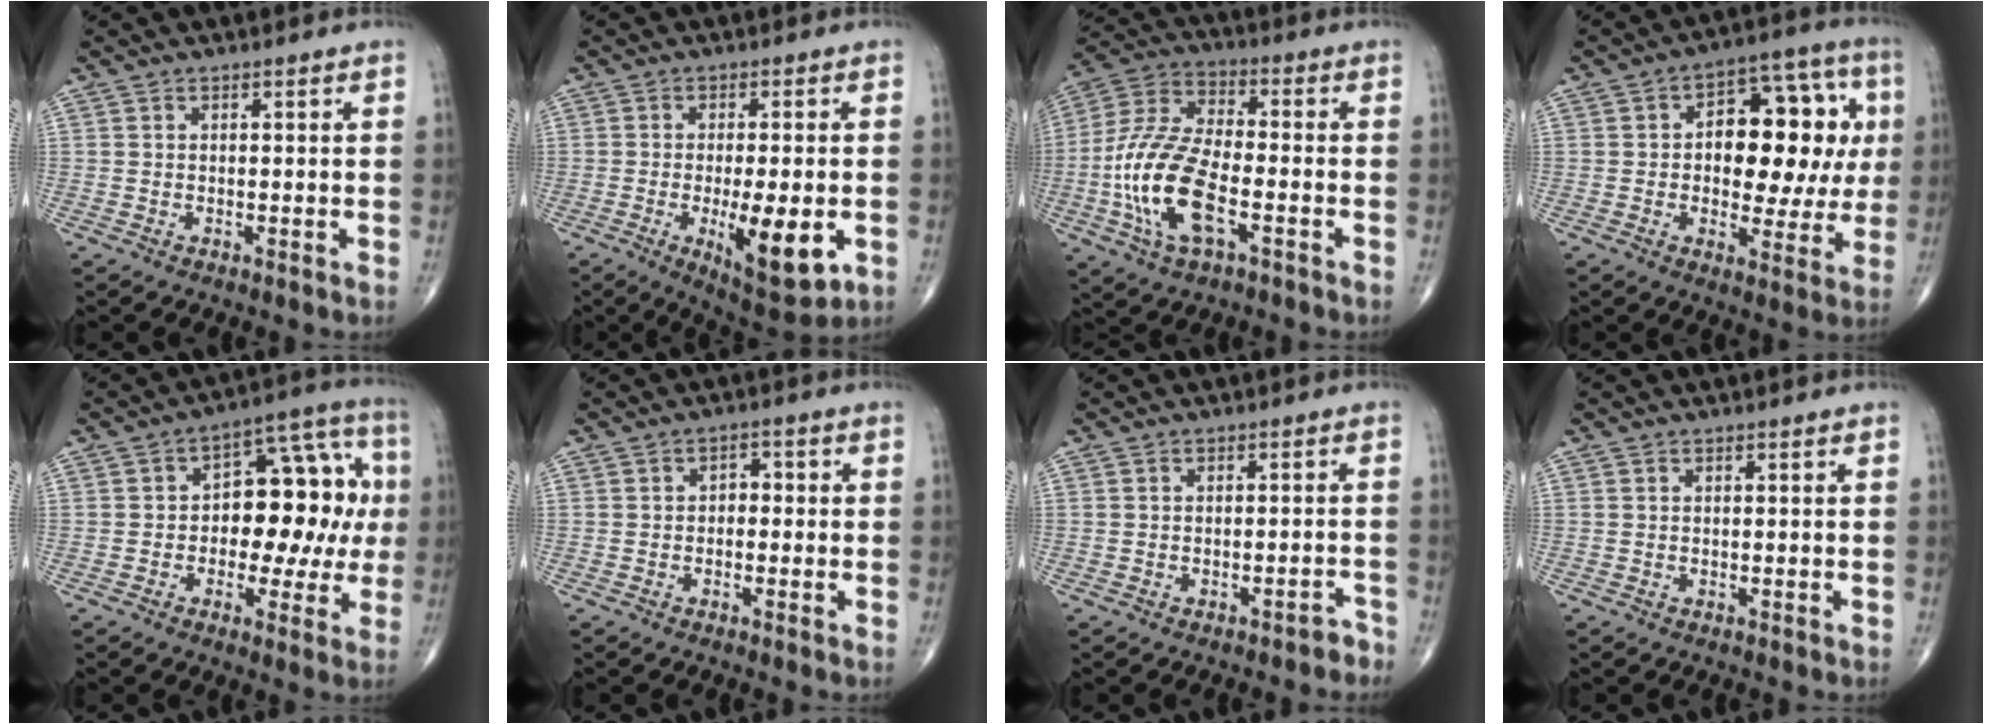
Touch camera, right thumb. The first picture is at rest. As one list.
[{"total": 12.3, "force": [-3.1, 3.9, 11.2], "torque": [-0.164, -0.016, -0.038]}, {"total": 16.4, "force": [-4.8, 7.2, 13.9], "torque": [-0.296, 0.024, -0.091]}, {"total": 18.3, "force": [1.8, 10.2, 15.1], "torque": [-0.154, 0.031, 0.026]}, {"total": 16.4, "force": [0.0, 9.4, 13.4], "torque": [-0.124, 0.046, -0.003]}, {"total": 2.5, "force": [-0.1, 1.8, 1.7], "torque": [-0.003, 0.011, -0.011]}, {"total": 2.1, "force": [-1.8, 0.7, 0.8], "torque": [-0.004, 0.020, -0.021]}, {"total": 0.0}]